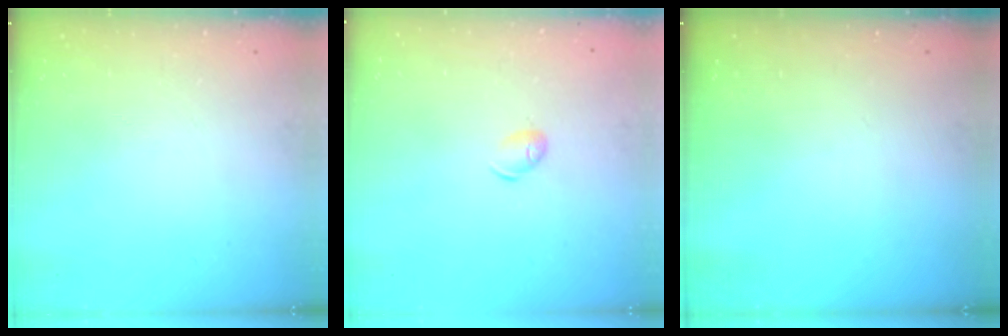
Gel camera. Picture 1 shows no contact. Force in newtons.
{"total": 4.8, "press": 4.7, "slide": 0.6}
{"total": 0.0}